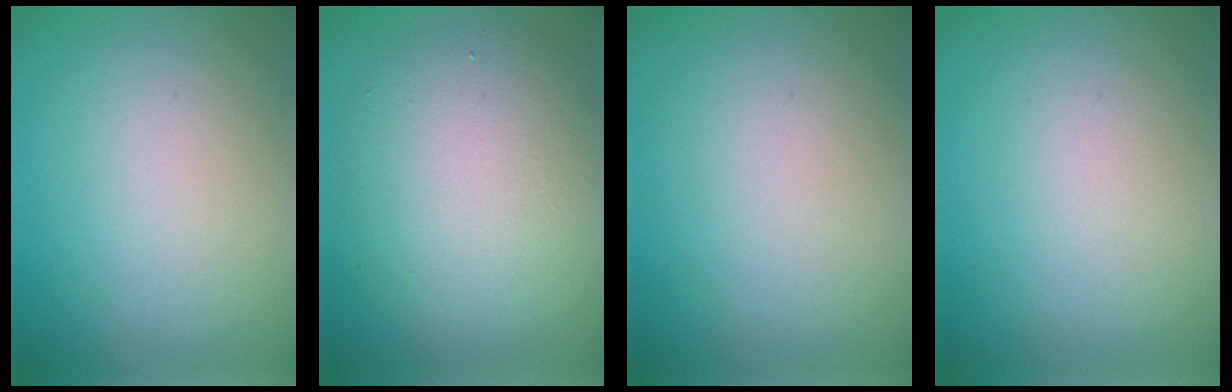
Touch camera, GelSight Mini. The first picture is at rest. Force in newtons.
{"total": 7.4, "press": 7.4, "slide": 0.6}
{"total": 0.0}
{"total": 0.0}